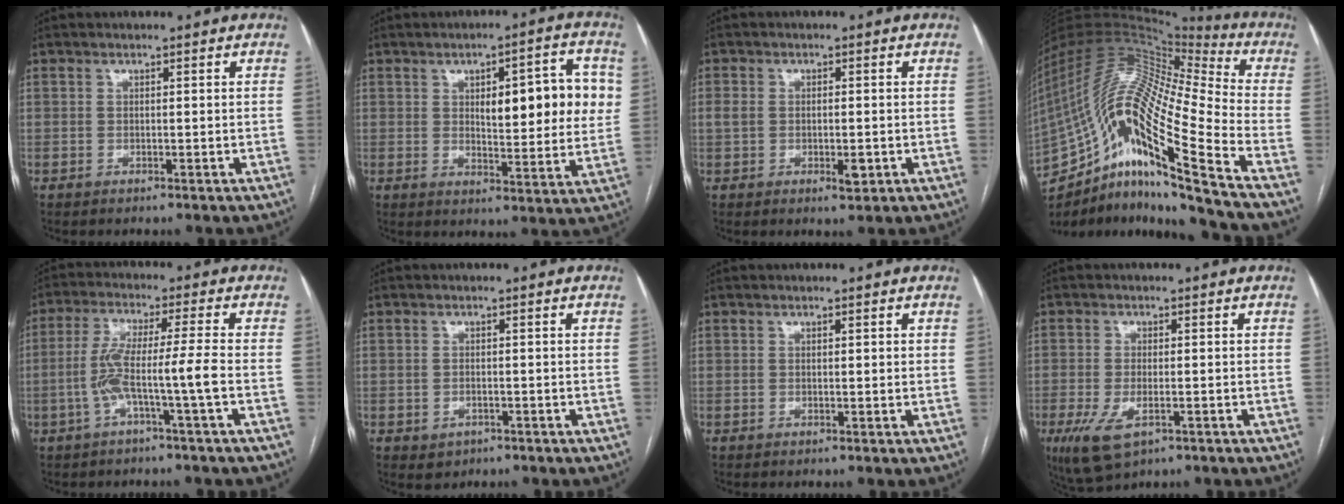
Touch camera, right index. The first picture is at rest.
{"total": 12.8, "force": [2.7, 3.6, 12.0], "torque": [-0.151, 0.016, 0.039]}
{"total": 4.1, "force": [-0.6, 2.2, 3.4], "torque": [-0.063, 0.003, -0.002]}
{"total": 24.1, "force": [-14.1, 1.6, 19.5], "torque": [-0.383, 0.005, -0.258]}
{"total": 7.4, "force": [-2.2, -1.0, 7.0], "torque": [-0.143, 0.013, -0.042]}
{"total": 2.1, "force": [-0.9, 1.6, 1.0], "torque": [-0.016, 0.001, -0.002]}
{"total": 0.6, "force": [0.3, 0.1, 0.5], "torque": [-0.009, 0.000, 0.003]}
{"total": 6.9, "force": [-3.1, 2.8, 5.5], "torque": [-0.109, -0.017, -0.046]}